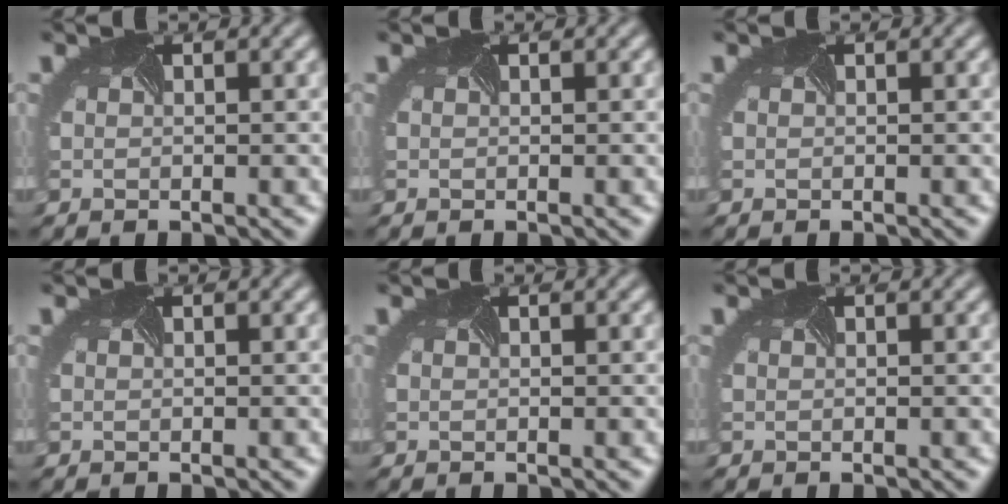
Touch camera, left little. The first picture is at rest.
{"total": 0.0}
{"total": 0.0}
{"total": 0.0}
{"total": 0.0}
{"total": 0.0}